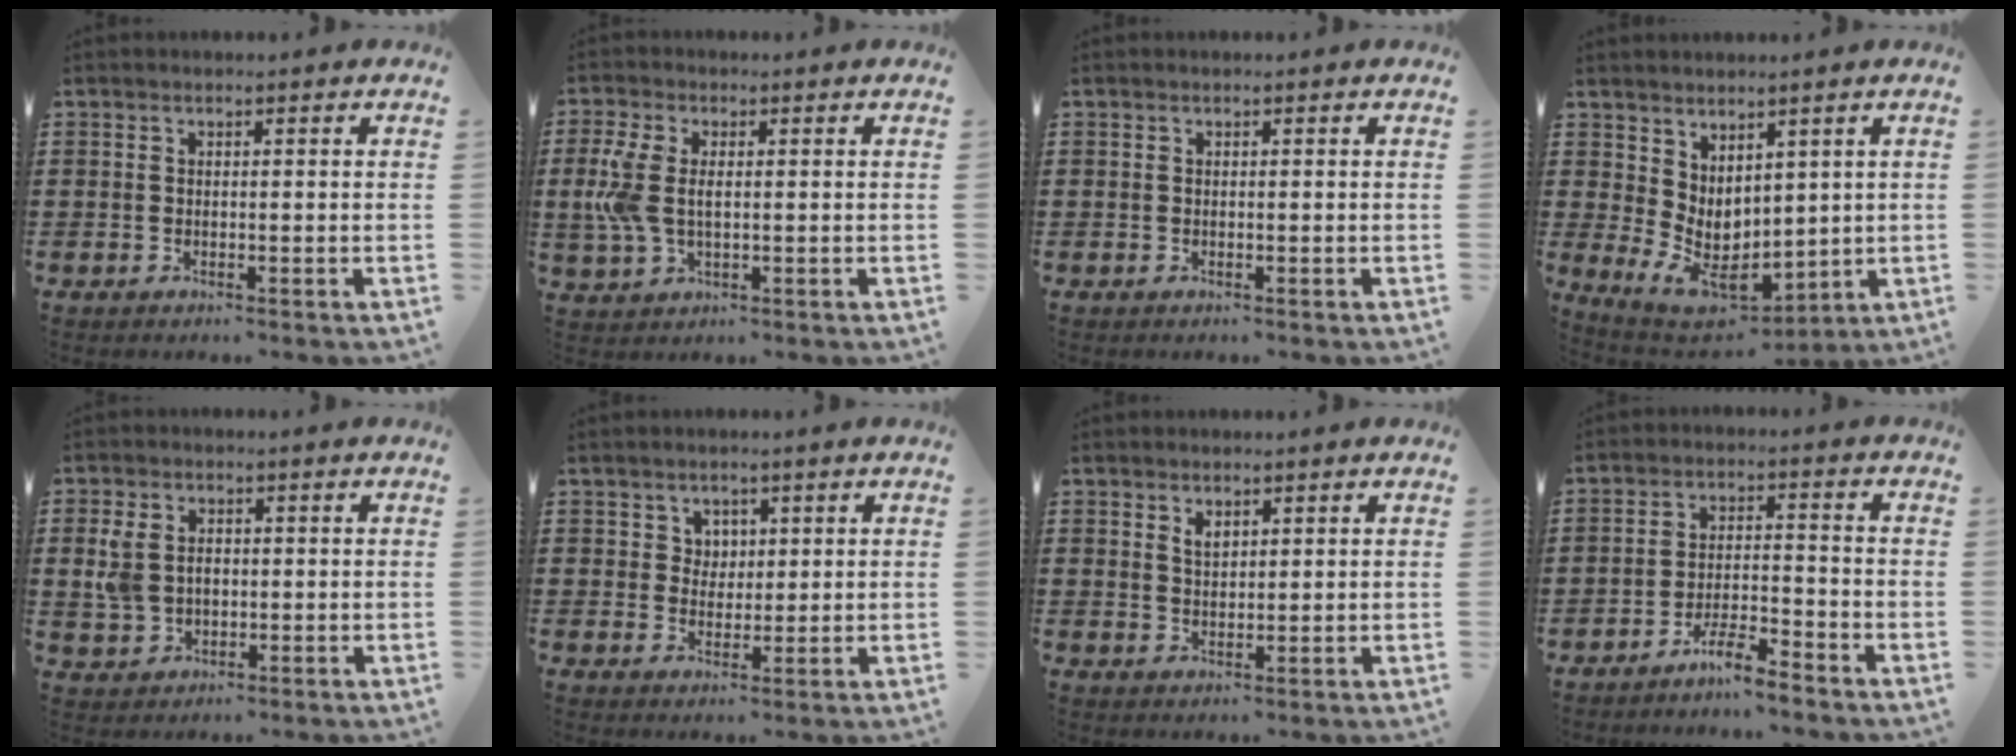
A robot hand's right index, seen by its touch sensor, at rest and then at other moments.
{"total": 6.3, "force": [0.4, 3.6, 5.2], "torque": [-0.137, -0.001, -0.002]}
{"total": 0.0}
{"total": 6.2, "force": [1.7, 4.5, 3.9], "torque": [-0.088, -0.014, 0.040]}
{"total": 4.5, "force": [0.5, 3.5, 2.8], "torque": [-0.079, 0.007, 0.003]}
{"total": 2.8, "force": [1.3, 2.4, 0.6], "torque": [-0.014, 0.007, 0.020]}
{"total": 1.9, "force": [1.3, 1.1, 0.9], "torque": [-0.021, 0.003, 0.024]}
{"total": 4.6, "force": [-4.3, 0.2, 1.8], "torque": [-0.047, 0.001, -0.086]}